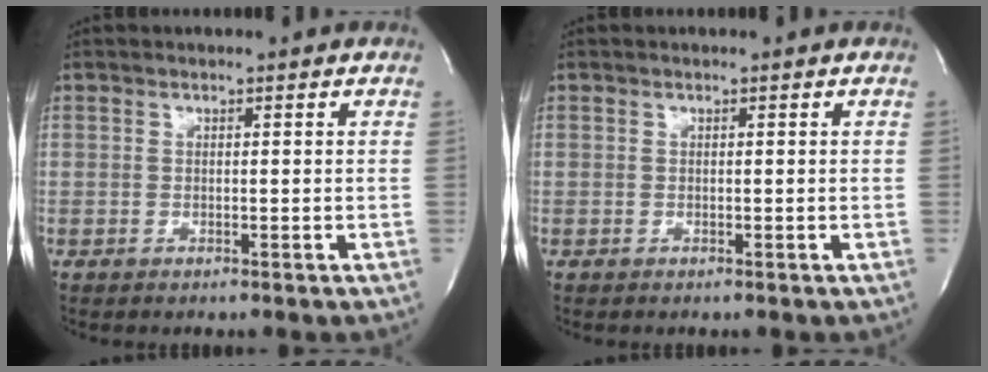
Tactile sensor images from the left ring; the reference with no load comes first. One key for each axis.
{"total": 0.0}